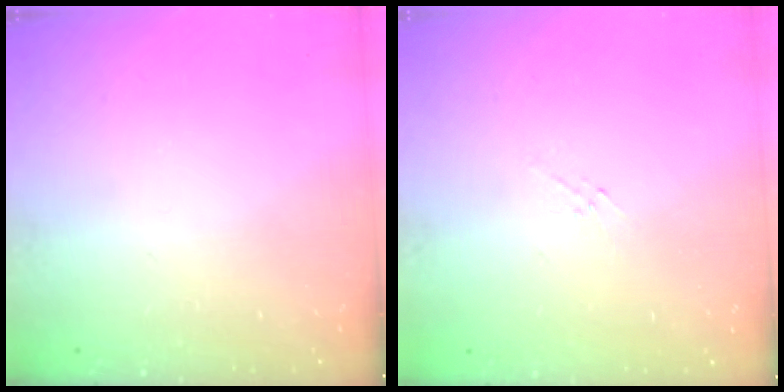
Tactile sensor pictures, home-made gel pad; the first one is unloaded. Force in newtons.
{"total": 2.1, "press": 2.0, "slide": 0.6}